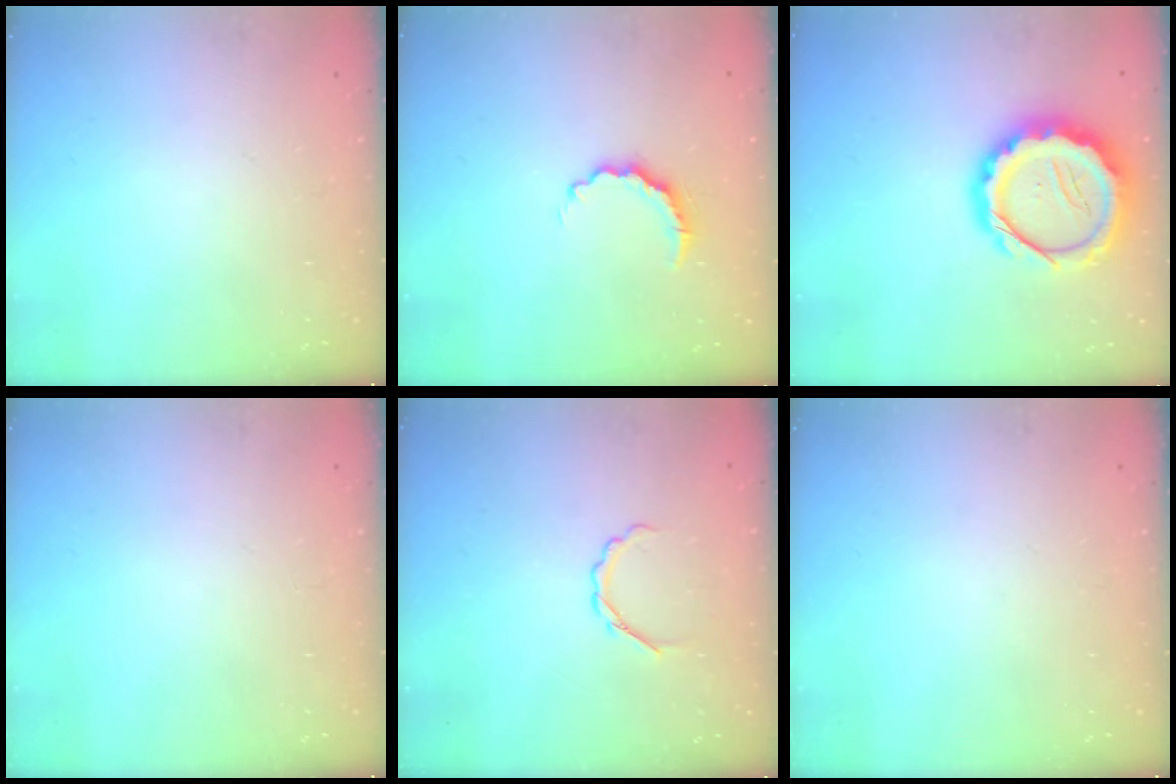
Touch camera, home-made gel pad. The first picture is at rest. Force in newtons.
{"total": 5.2, "press": 5.1, "slide": 0.8}
{"total": 15.3, "press": 15.0, "slide": 3.0}
{"total": 0.0}
{"total": 3.0, "press": 2.8, "slide": 0.9}
{"total": 0.0}